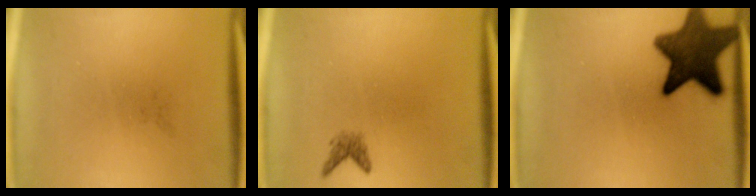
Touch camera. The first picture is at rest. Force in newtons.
{"total": 1.4}
{"total": 12.7}